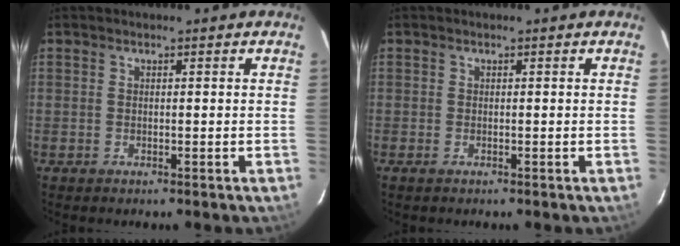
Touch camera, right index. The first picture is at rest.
{"total": 0.5, "force": [-0.4, 0.2, 0.3], "torque": [-0.006, -0.003, -0.010]}